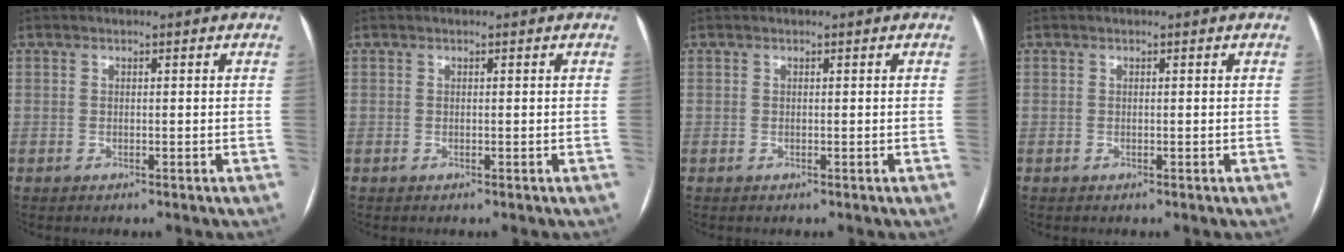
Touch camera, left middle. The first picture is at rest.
{"total": 0.0}
{"total": 0.0}
{"total": 0.0}